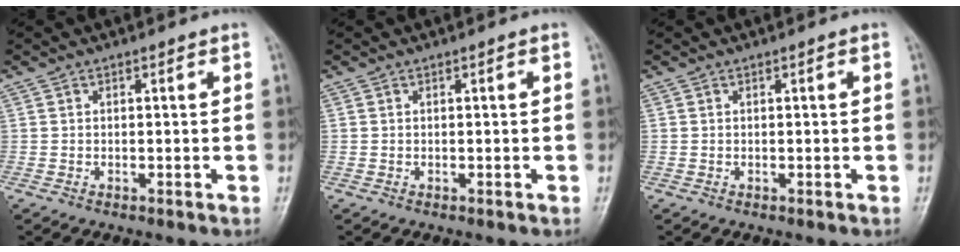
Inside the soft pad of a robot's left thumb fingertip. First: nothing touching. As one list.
[{"total": 0.0}, {"total": 0.0}]